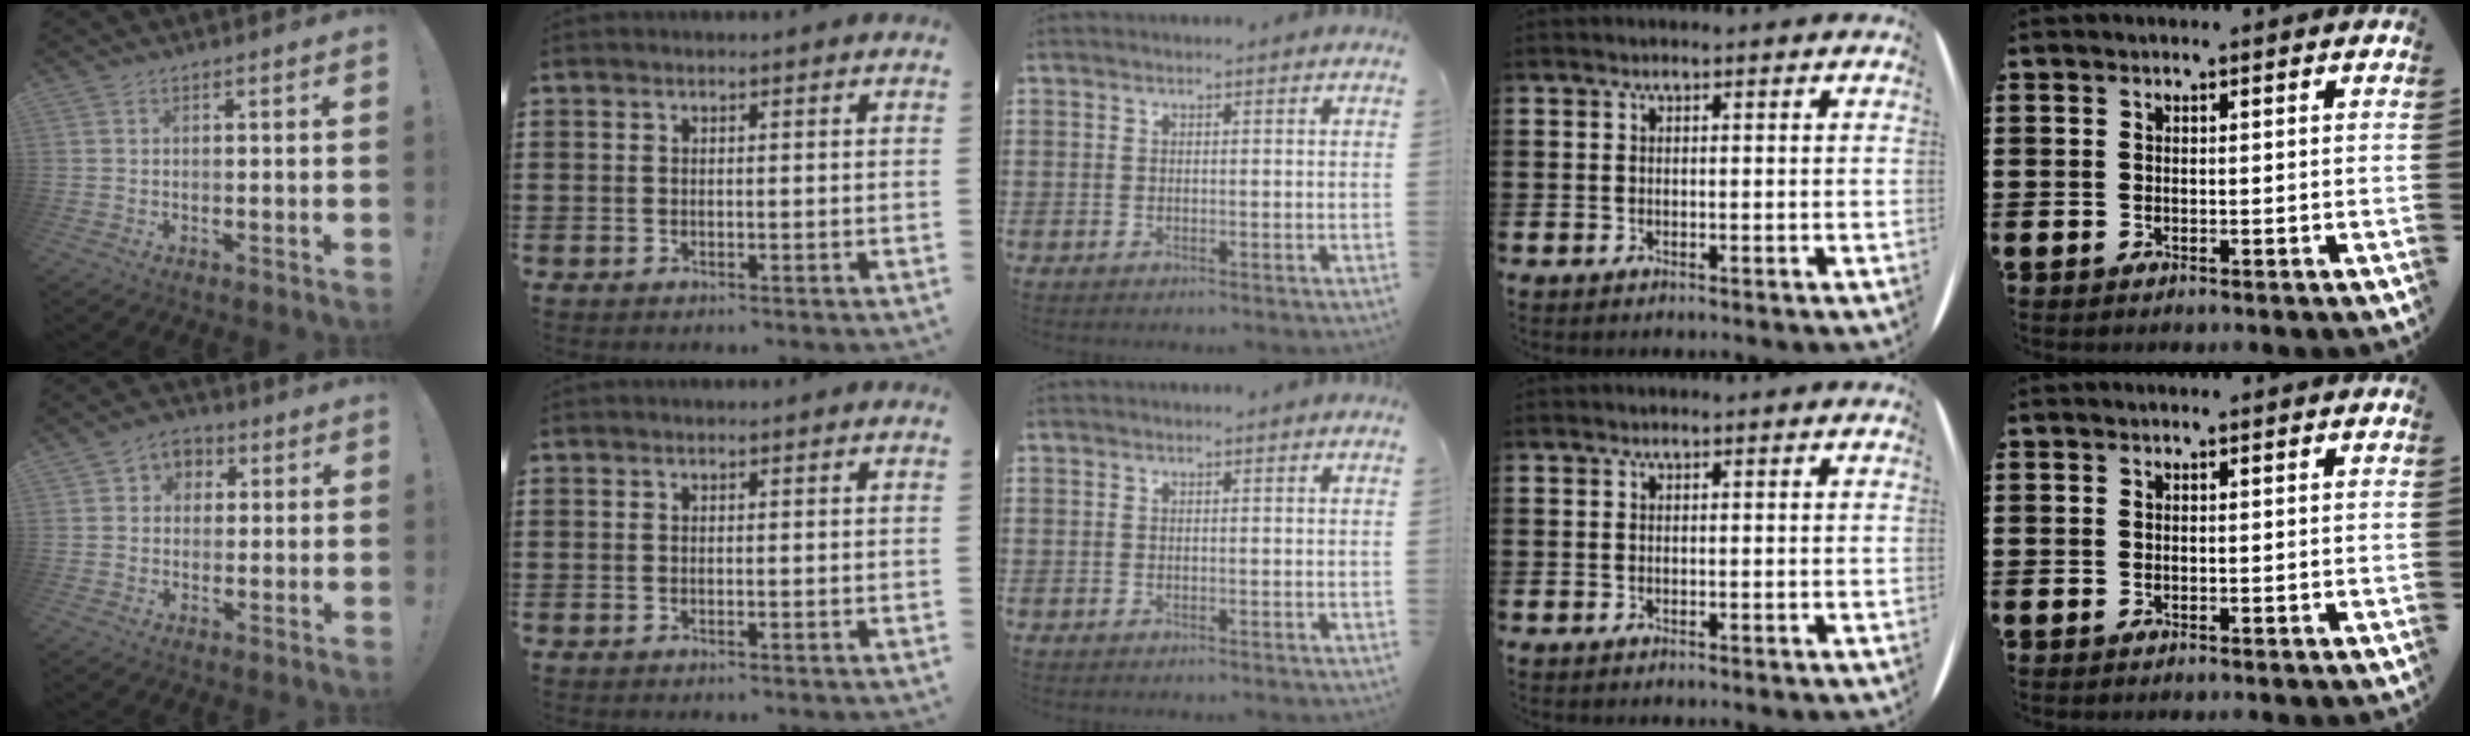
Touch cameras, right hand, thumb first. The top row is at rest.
{"thumb": {"total": 5.5, "force": [0.6, 5.1, 1.8], "torque": [-0.021, 0.008, 0.014]}}